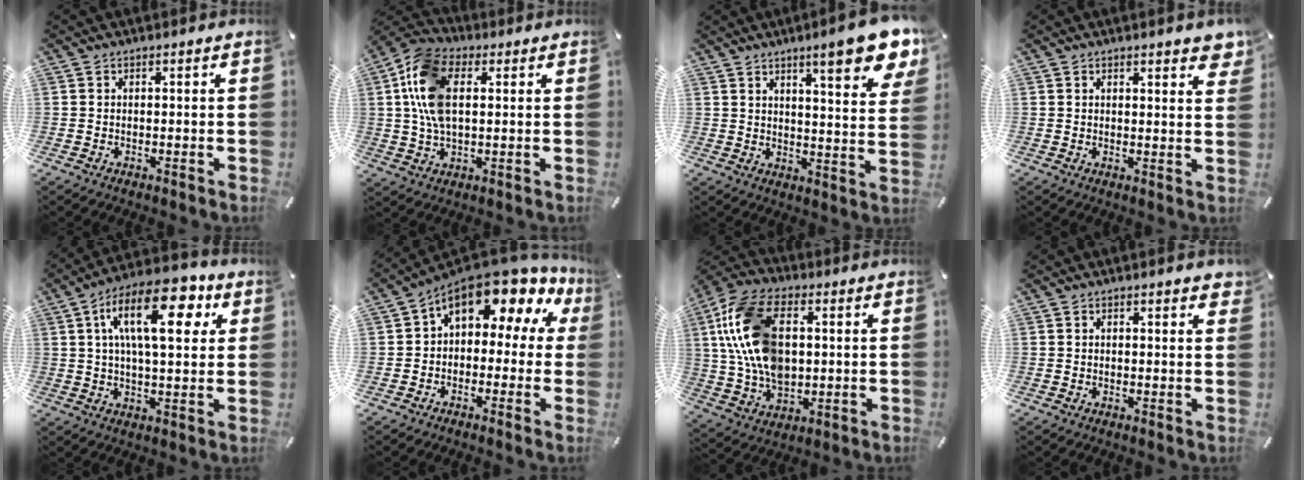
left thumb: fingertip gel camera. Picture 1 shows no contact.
{"total": 12.5, "force": [2.6, 7.6, 9.6], "torque": [-0.224, 0.004, 0.045]}
{"total": 13.0, "force": [8.9, 2.7, 9.1], "torque": [-0.131, -0.053, 0.144]}
{"total": 3.0, "force": [2.5, 0.5, 1.6], "torque": [-0.022, -0.014, 0.041]}
{"total": 18.4, "force": [6.7, 8.2, 15.0], "torque": [-0.256, -0.007, 0.102]}
{"total": 12.6, "force": [7.4, 6.1, 8.2], "torque": [-0.132, -0.054, 0.127]}
{"total": 17.5, "force": [2.7, 11.9, 12.6], "torque": [-0.298, 0.010, 0.048]}
{"total": 1.6, "force": [1.0, 0.5, 1.1], "torque": [-0.016, -0.001, 0.017]}